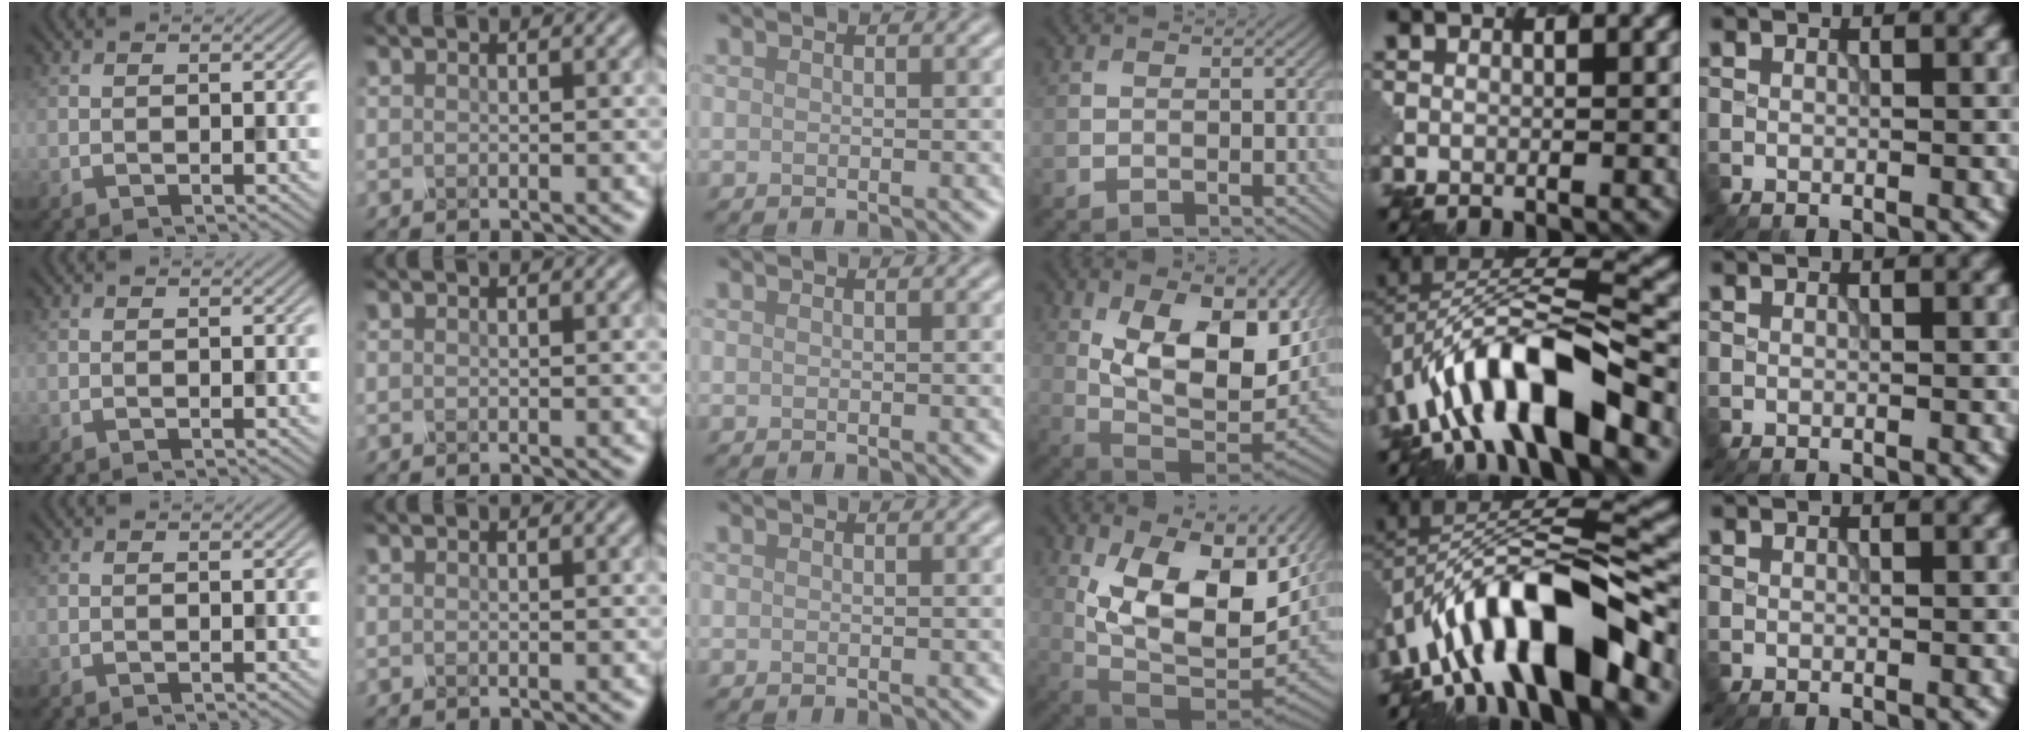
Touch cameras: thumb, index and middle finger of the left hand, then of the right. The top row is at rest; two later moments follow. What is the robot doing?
{"motion": "unscrew", "object": "spray bottle"}